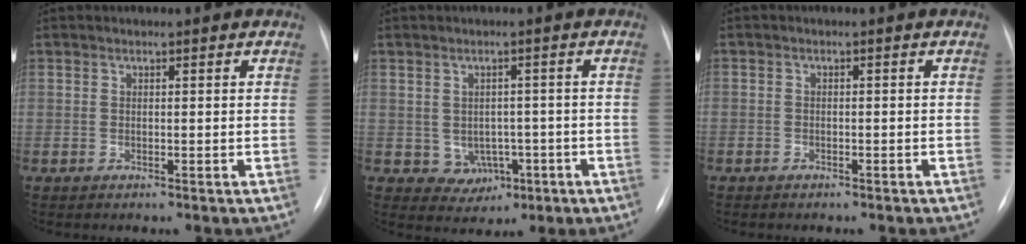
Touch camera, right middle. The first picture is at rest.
{"total": 4.7, "force": [-1.2, 4.1, 2.1], "torque": [-0.024, 0.015, 0.001]}
{"total": 1.9, "force": [-1.3, 1.3, 0.3], "torque": [-0.013, 0.003, -0.016]}